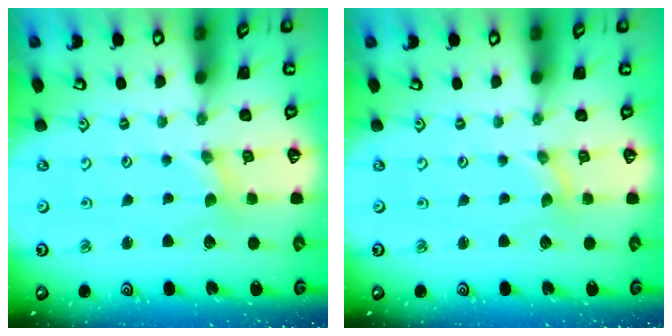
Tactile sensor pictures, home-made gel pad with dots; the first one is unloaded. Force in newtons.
{"total": 0.0}